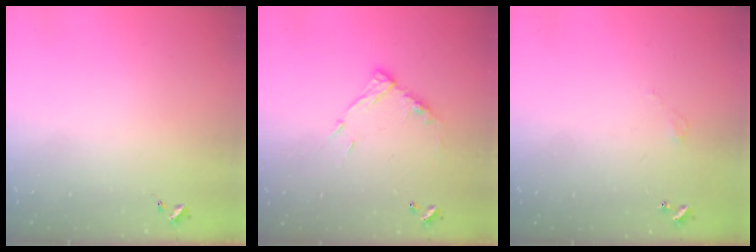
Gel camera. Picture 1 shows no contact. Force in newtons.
{"total": 10.9, "press": 10.9, "slide": 0.8}
{"total": 2.7, "press": 2.7, "slide": 0.2}